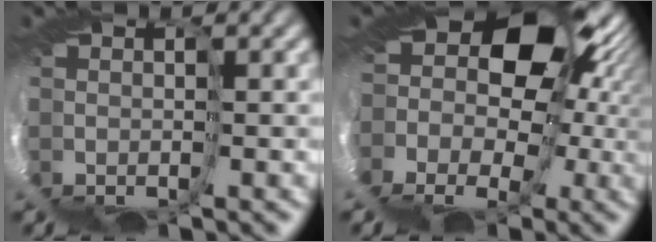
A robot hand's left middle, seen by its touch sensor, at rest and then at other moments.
{"total": 11.6, "force": [3.0, 7.4, 8.3], "torque": [-0.135, -0.005, 0.054]}